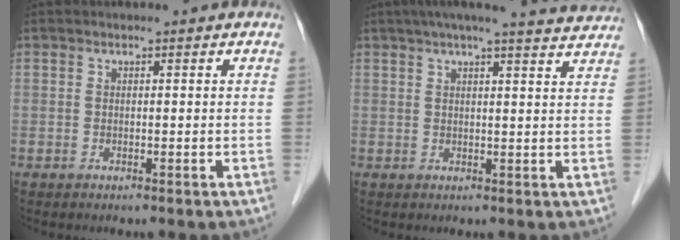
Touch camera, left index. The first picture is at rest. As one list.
[{"total": 15.6, "force": [14.1, 0.7, 6.5], "torque": [-0.093, 0.009, 0.167]}]